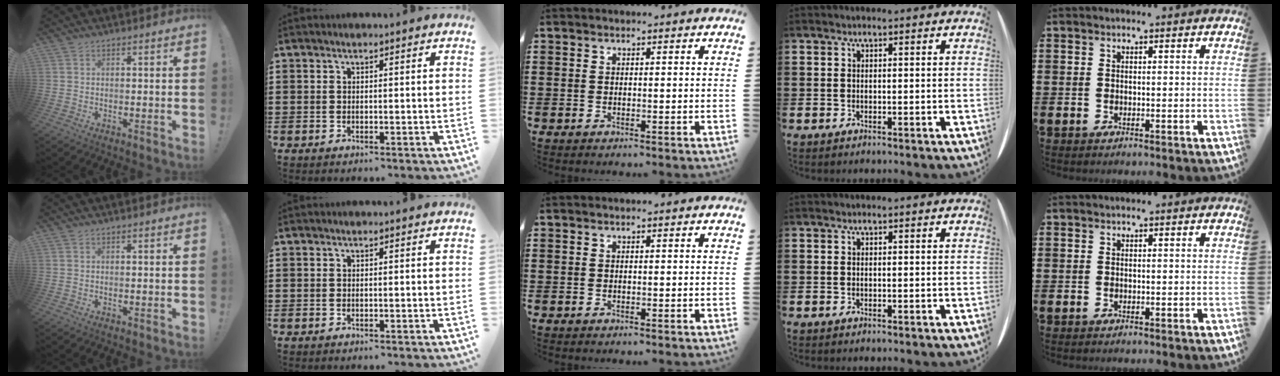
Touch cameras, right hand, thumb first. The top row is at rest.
{}